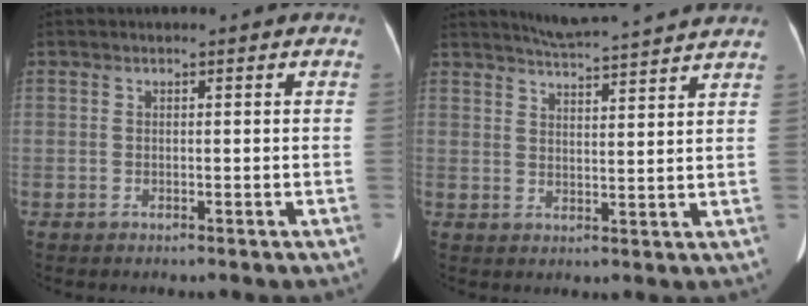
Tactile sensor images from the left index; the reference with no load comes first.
{"total": 11.8, "force": [11.0, -0.4, 4.2], "torque": [-0.074, 0.014, 0.145]}